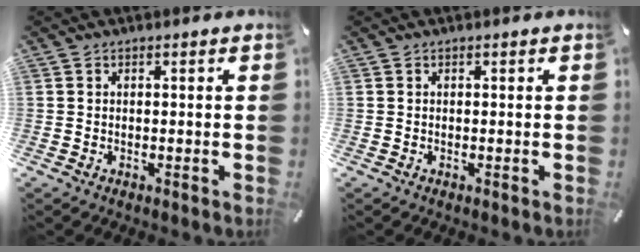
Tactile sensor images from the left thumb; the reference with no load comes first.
{"total": 0.0}